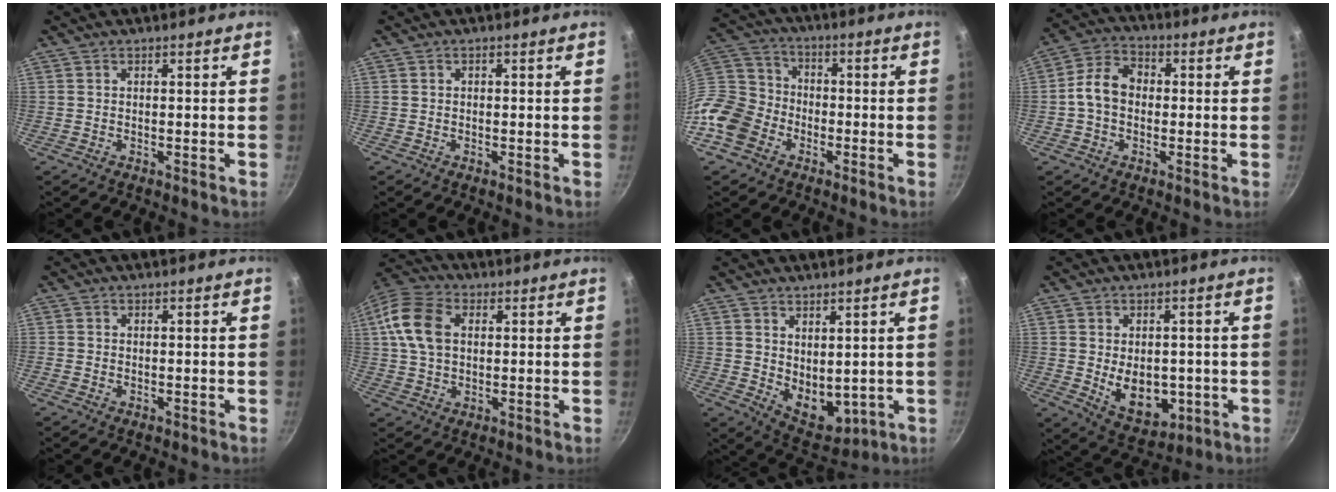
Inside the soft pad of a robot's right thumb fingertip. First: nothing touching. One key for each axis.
{"total": 0.6, "fx": 0.0, "fy": 0.5, "fz": 0.3, "tx": -0.003, "ty": 0.005, "tz": 0.001}
{"total": 13.1, "fx": -6.1, "fy": 10.1, "fz": 5.8, "tx": -0.094, "ty": 0.053, "tz": -0.135}
{"total": 8.4, "fx": -0.2, "fy": 6.3, "fz": 5.5, "tx": -0.080, "ty": 0.024, "tz": -0.021}
{"total": 0.6, "fx": -0.3, "fy": 0.5, "fz": 0.2, "tx": -0.005, "ty": 0.001, "tz": -0.007}
{"total": 11.4, "fx": 2.0, "fy": 7.7, "fz": 8.0, "tx": -0.147, "ty": 0.012, "tz": 0.027}
{"total": 8.2, "fx": 1.7, "fy": 5.2, "fz": 6.1, "tx": -0.067, "ty": -0.028, "tz": 0.050}
{"total": 10.4, "fx": -1.4, "fy": 7.2, "fz": 7.4, "tx": -0.081, "ty": -0.010, "tz": 0.000}